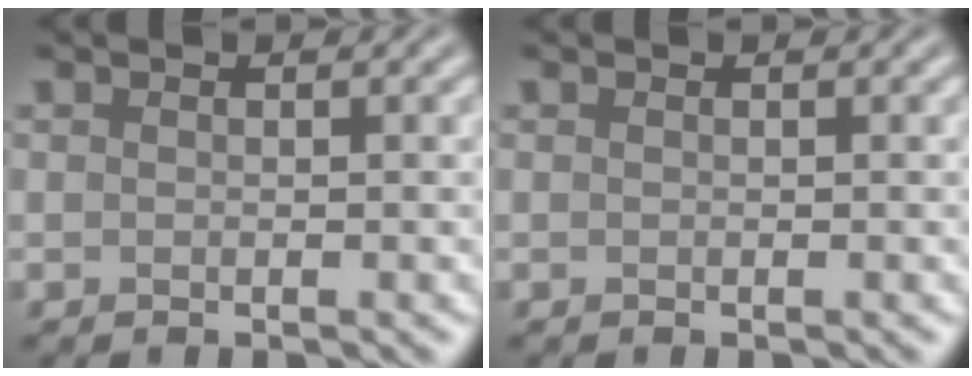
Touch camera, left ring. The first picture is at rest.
{"total": 0.0}